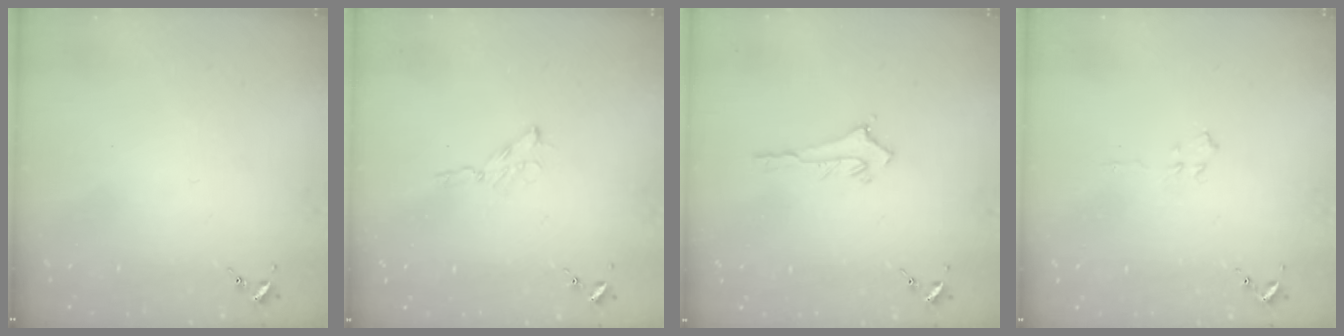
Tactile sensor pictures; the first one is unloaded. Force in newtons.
{"total": 2.9, "press": 2.9, "slide": 0.3}
{"total": 2.8, "press": 2.8, "slide": 0.3}
{"total": 3.5, "press": 3.5, "slide": 0.4}